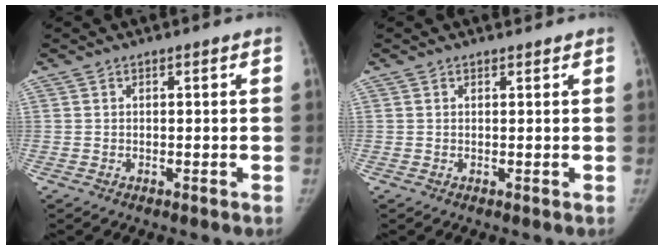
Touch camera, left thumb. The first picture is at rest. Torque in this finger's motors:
{"motor_torque": [0.09, -0.03, 0.30, -0.07, -0.05]}